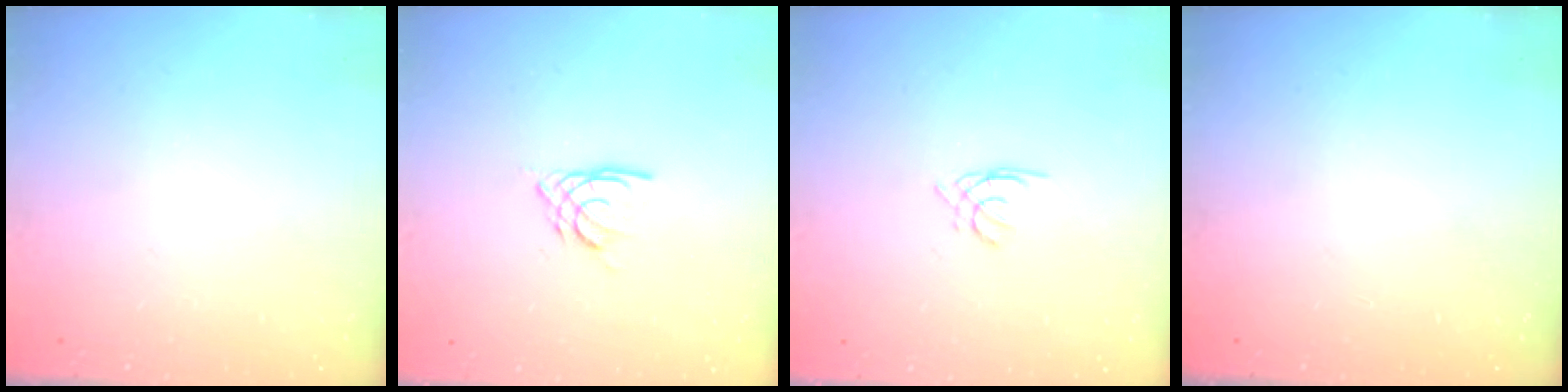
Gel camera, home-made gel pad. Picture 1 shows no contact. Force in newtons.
{"total": 4.7, "press": 4.7, "slide": 0.4}
{"total": 1.3, "press": 1.2, "slide": 0.4}
{"total": 0.0}